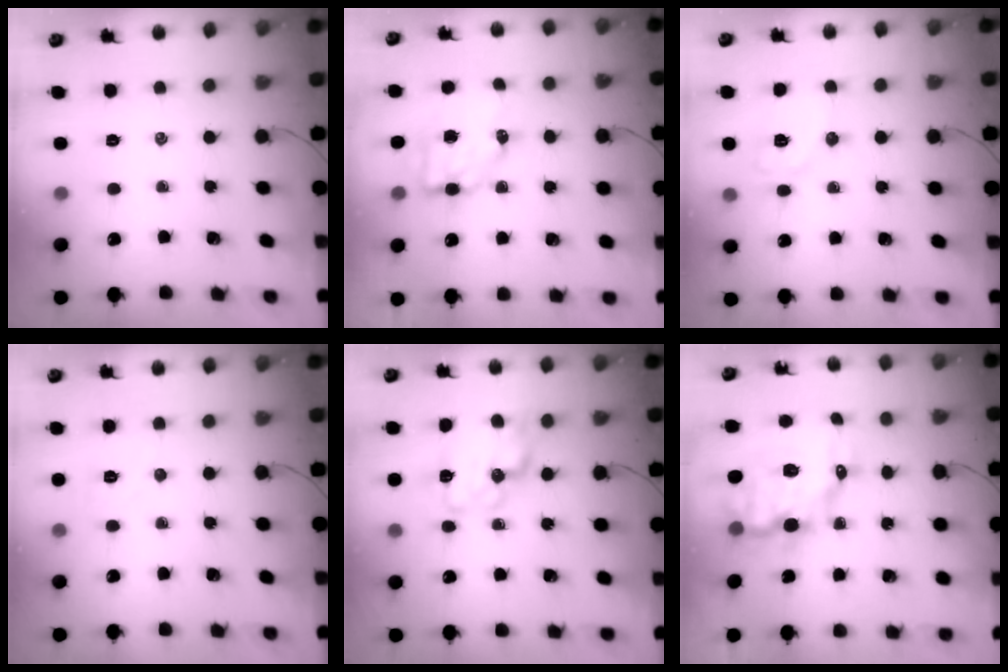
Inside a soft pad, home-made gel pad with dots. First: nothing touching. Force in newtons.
{"total": 8.1, "press": 8.0, "slide": 1.4}
{"total": 10.5, "press": 10.5, "slide": 0.4}
{"total": 4.4, "press": 4.3, "slide": 0.8}
{"total": 13.1, "press": 13.1, "slide": 0.4}
{"total": 13.0, "press": 12.7, "slide": 2.8}